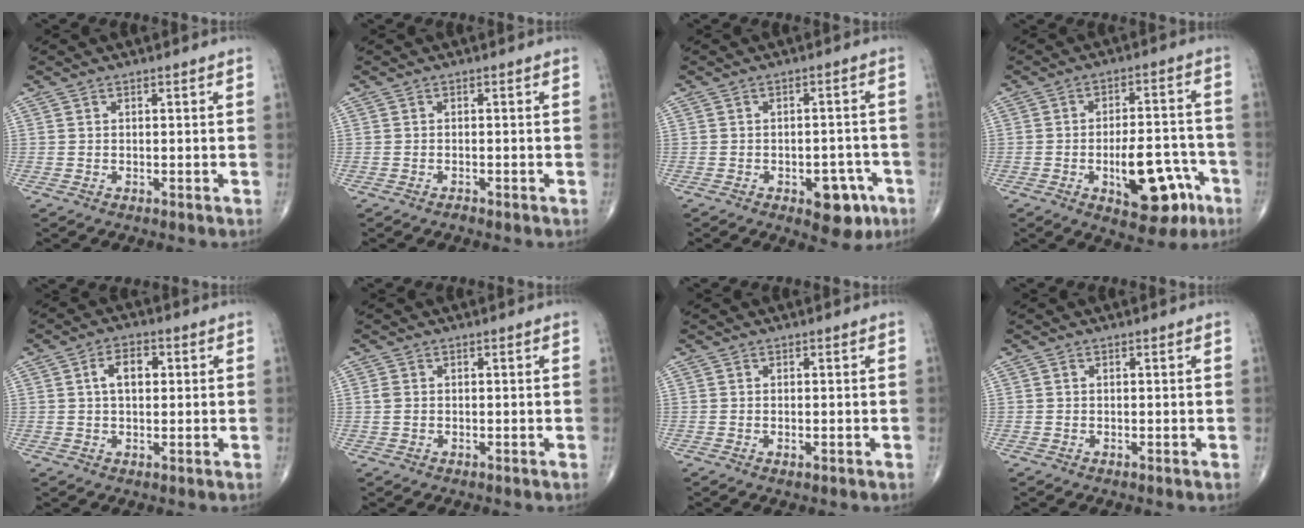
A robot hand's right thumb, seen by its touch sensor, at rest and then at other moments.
{"total": 0.7, "force": [-0.6, 0.2, 0.3], "torque": [-0.008, 0.004, -0.010]}
{"total": 7.5, "force": [-3.6, 4.1, 5.1], "torque": [-0.035, 0.023, -0.039]}
{"total": 14.1, "force": [-5.5, 6.6, 11.2], "torque": [-0.133, 0.037, -0.070]}
{"total": 5.6, "force": [1.2, 3.3, 4.3], "torque": [-0.067, 0.009, 0.016]}
{"total": 1.4, "force": [0.1, 1.1, 0.9], "torque": [-0.021, 0.002, 0.003]}
{"total": 0.9, "force": [-0.2, 0.4, 0.8], "torque": [-0.013, -0.003, -0.004]}
{"total": 0.0}